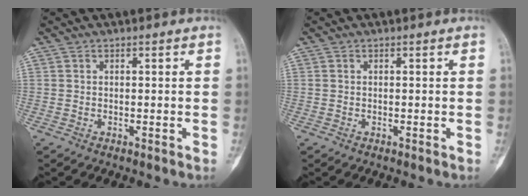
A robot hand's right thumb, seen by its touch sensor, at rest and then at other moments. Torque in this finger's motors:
{"motor_torque": [-0.27, -0.42, 0.35, 0.00, 0.01]}